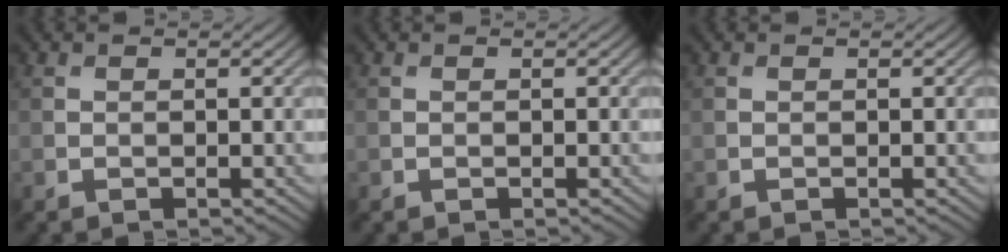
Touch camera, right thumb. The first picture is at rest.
{"total": 0.0}
{"total": 0.0}